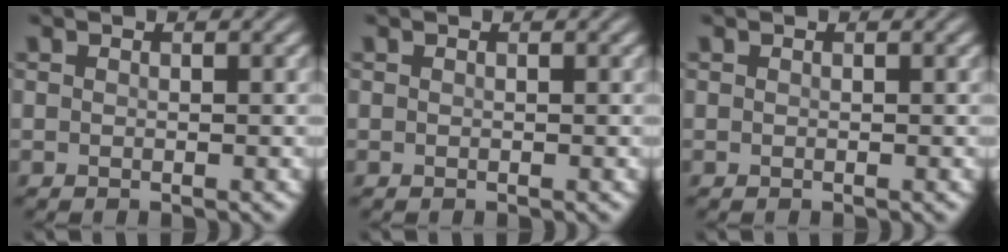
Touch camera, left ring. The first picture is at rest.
{"total": 0.0}
{"total": 0.0}